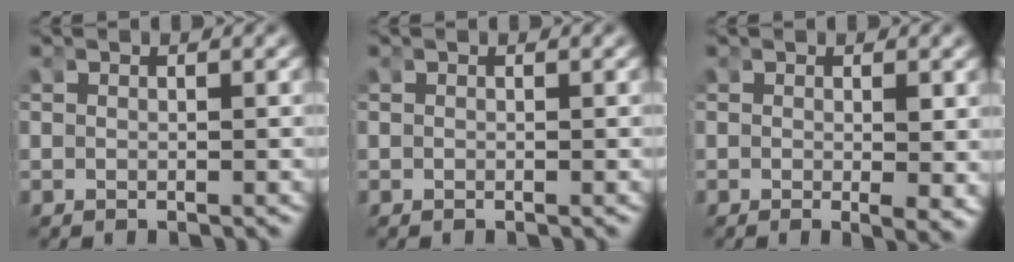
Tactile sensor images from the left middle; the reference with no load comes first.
{"total": 0.0}
{"total": 1.7, "force": [-0.3, 0.3, 1.6], "torque": [-0.020, -0.010, -0.002]}